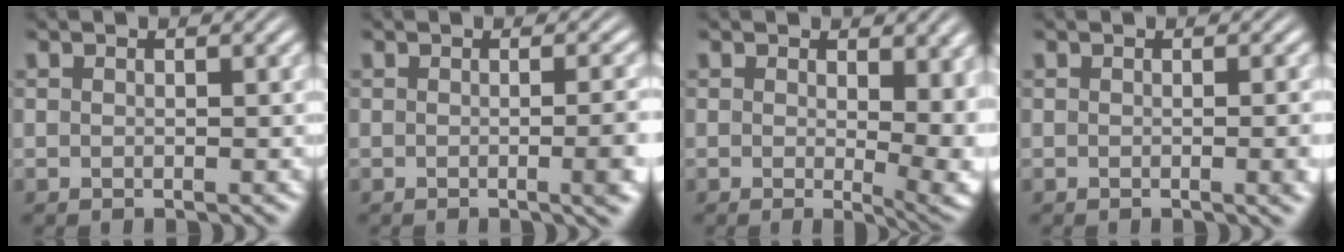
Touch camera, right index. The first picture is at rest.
{"total": 2.4, "force": [-0.6, 0.1, 2.3], "torque": [-0.025, 0.004, -0.014]}
{"total": 3.4, "force": [0.2, 1.1, 3.2], "torque": [-0.031, -0.016, 0.003]}
{"total": 1.1, "force": [-0.2, -0.1, 1.1], "torque": [-0.010, 0.002, -0.006]}